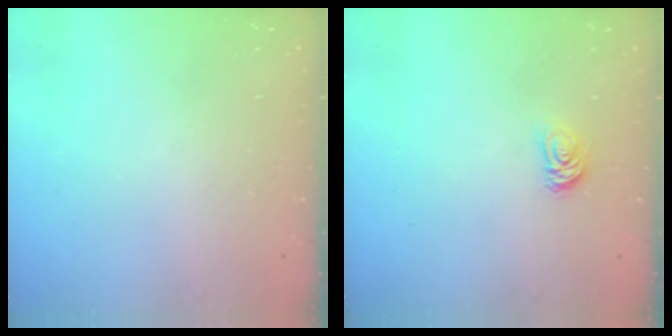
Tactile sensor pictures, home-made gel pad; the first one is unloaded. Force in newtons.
{"total": 3.6, "press": 3.6, "slide": 0.6}